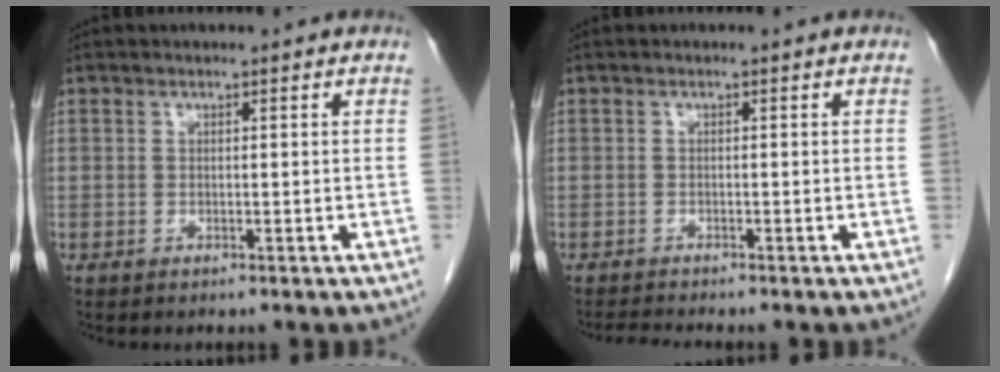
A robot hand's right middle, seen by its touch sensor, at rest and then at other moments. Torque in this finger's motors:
{"motor_torque": [0.03, -0.01, -0.01, -0.01]}